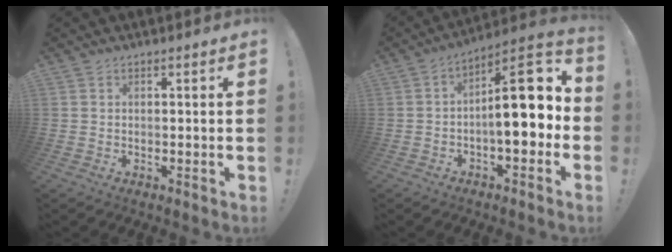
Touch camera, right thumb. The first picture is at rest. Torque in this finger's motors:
{"motor_torque": [0.68, 0.69, 1.96, -0.20, 0.19]}